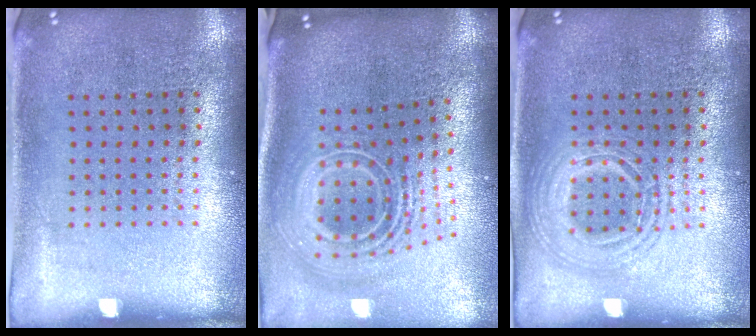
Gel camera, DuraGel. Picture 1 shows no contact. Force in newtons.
{"total": 2.8, "press": 1.9, "slide": 2.1}
{"total": 2.5, "press": 2.5, "slide": 0.3}